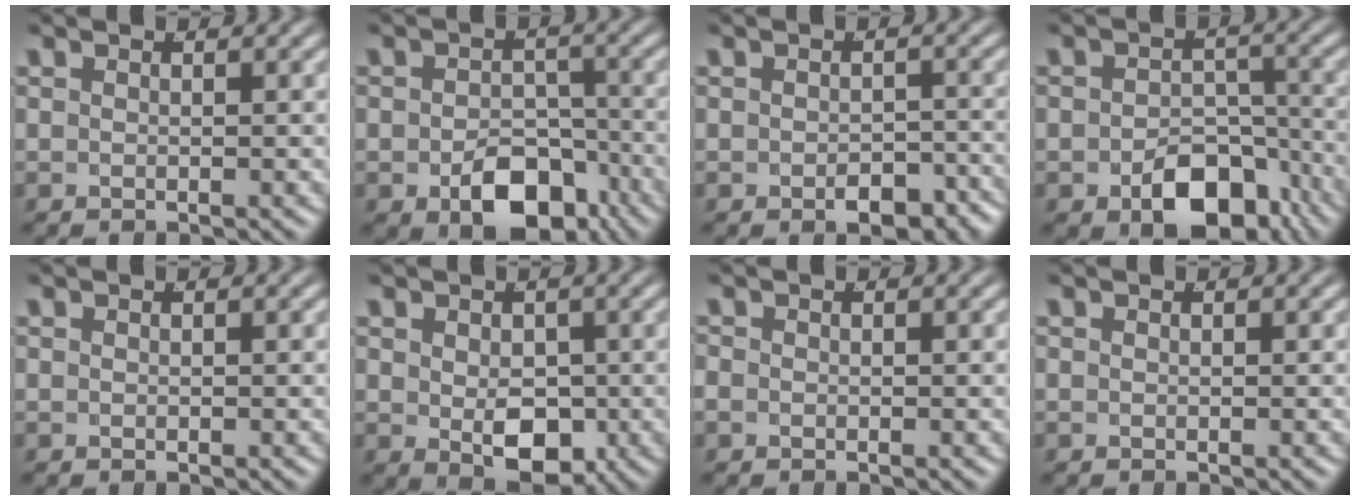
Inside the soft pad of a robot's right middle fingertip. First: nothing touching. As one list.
[{"total": 6.2, "force": [-3.9, 3.5, 3.4], "torque": [-0.031, -0.024, -0.053]}, {"total": 3.5, "force": [-2.8, 1.3, 1.6], "torque": [-0.010, -0.012, -0.040]}, {"total": 7.0, "force": [-4.6, 3.9, 3.6], "torque": [-0.029, -0.015, -0.065]}, {"total": 0.0}, {"total": 4.6, "force": [-1.1, 2.3, 3.9], "torque": [-0.052, -0.035, 0.004]}, {"total": 1.1, "force": [-0.5, 1.0, 0.3], "torque": [-0.015, -0.009, -0.008]}, {"total": 0.0}]